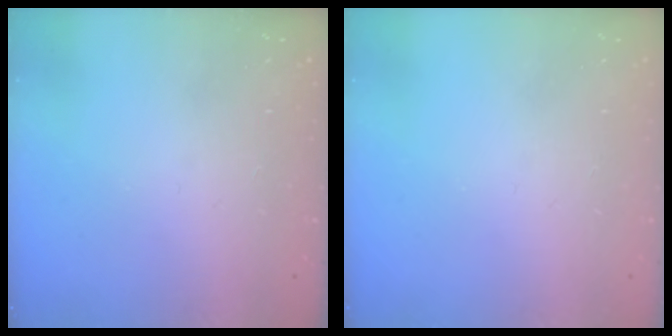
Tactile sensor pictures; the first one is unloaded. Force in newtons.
{"total": 0.0}